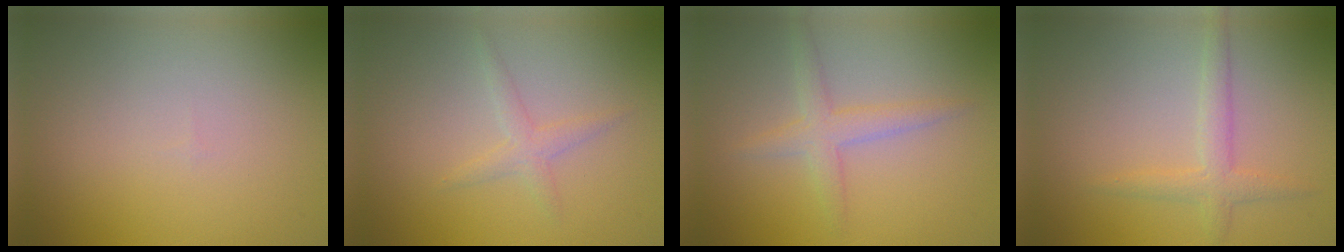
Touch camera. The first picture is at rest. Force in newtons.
{"total": 1.6, "press": 1.6, "slide": 0.1}
{"total": 2.5, "press": 2.5, "slide": 0.2}
{"total": 2.4, "press": 2.4, "slide": 0.2}